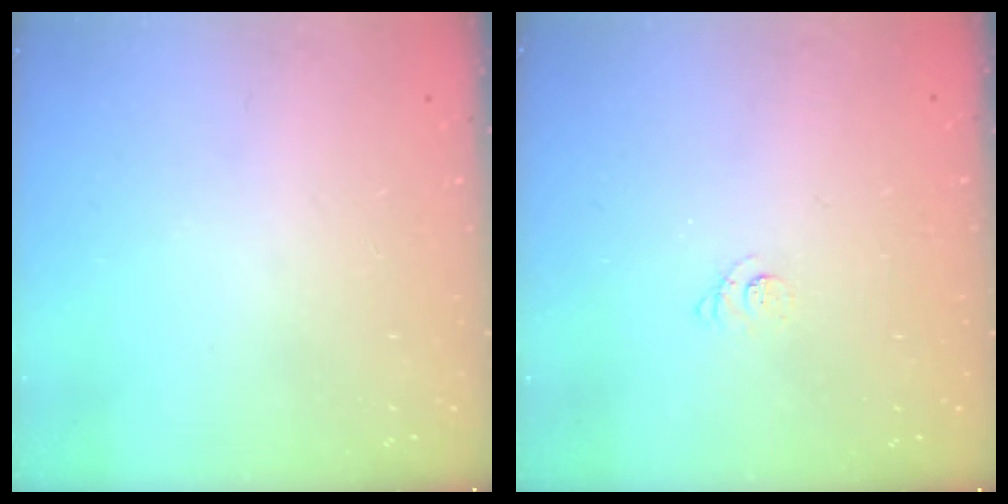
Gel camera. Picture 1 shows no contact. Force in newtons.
{"total": 2.2, "press": 2.2, "slide": 0.3}